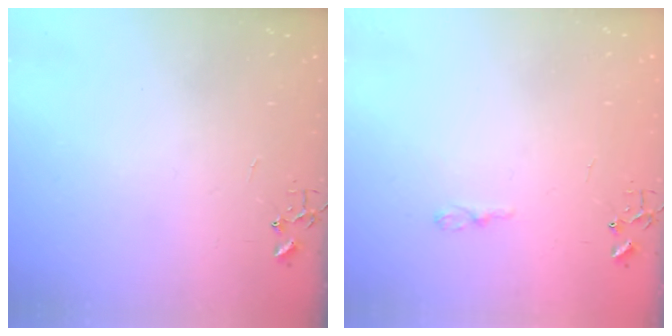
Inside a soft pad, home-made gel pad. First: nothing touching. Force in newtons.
{"total": 3.8, "press": 3.8, "slide": 0.4}